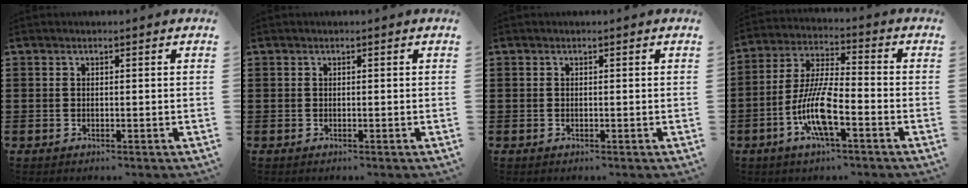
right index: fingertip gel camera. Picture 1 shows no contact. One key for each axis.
{"total": 0.0}
{"total": 0.0}
{"total": 9.9, "fx": -4.1, "fy": 2.4, "fz": 8.8, "tx": -0.203, "ty": -0.012, "tz": -0.083}